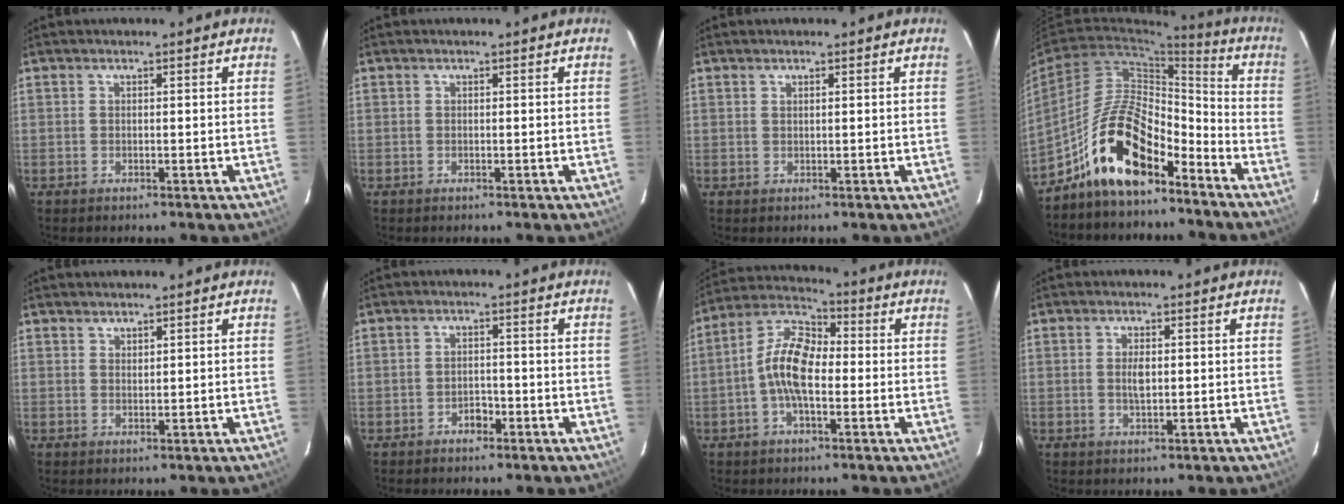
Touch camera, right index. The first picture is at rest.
{"total": 0.0}
{"total": 0.5, "force": [0.4, 0.0, 0.4], "torque": [-0.006, 0.001, 0.007]}
{"total": 14.7, "force": [-9.9, 5.8, 9.2], "torque": [-0.169, 0.025, -0.175]}
{"total": 1.2, "force": [1.1, 0.3, 0.2], "torque": [-0.003, 0.002, 0.022]}
{"total": 2.1, "force": [-1.4, 1.4, 0.8], "torque": [-0.017, 0.006, -0.019]}
{"total": 10.1, "force": [-1.6, 4.8, 8.7], "torque": [-0.182, 0.019, -0.039]}
{"total": 2.6, "force": [0.1, 1.2, 2.3], "torque": [-0.042, -0.001, 0.003]}